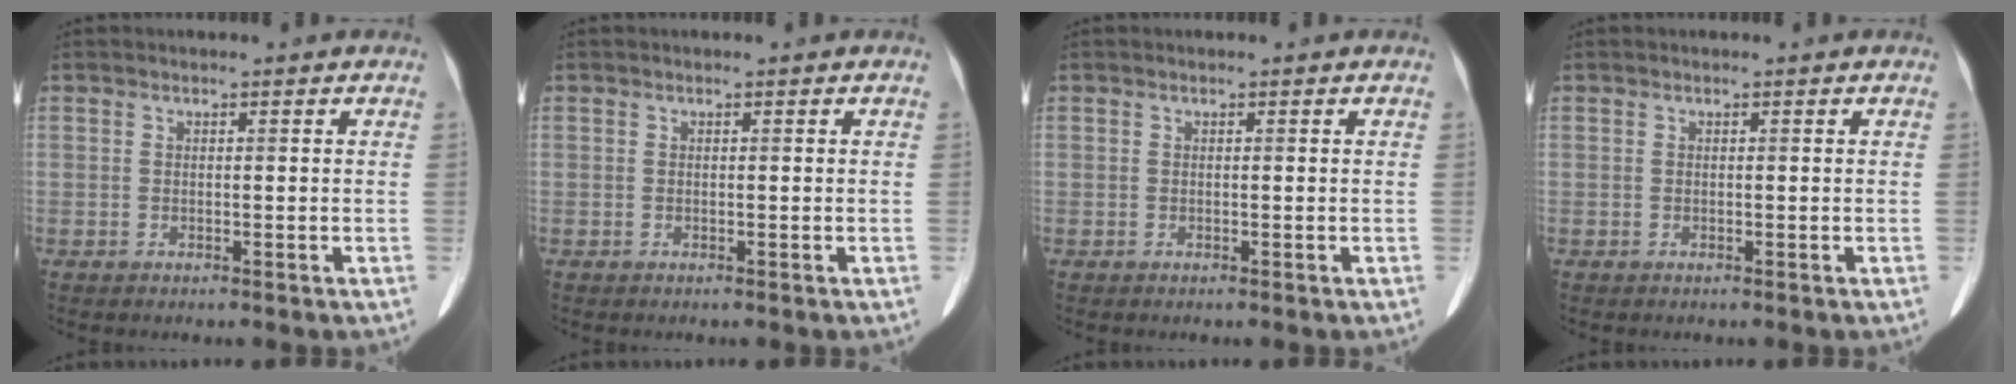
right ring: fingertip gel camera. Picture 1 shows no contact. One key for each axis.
{"total": 0.0}
{"total": 0.0}
{"total": 0.0}